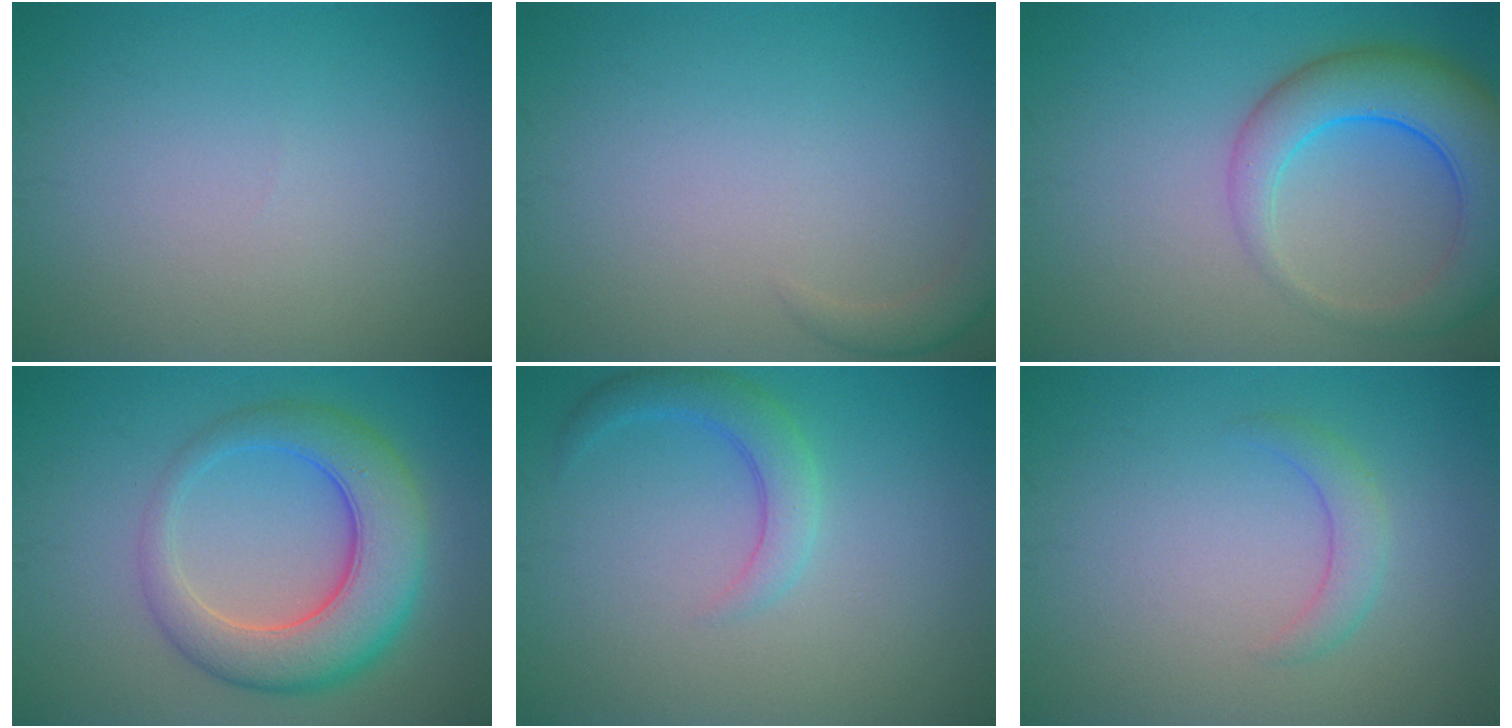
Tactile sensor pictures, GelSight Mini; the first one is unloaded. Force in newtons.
{"total": 1.4, "press": 1.4, "slide": 0.2}
{"total": 7.1, "press": 7.1, "slide": 0.3}
{"total": 7.9, "press": 7.8, "slide": 0.3}
{"total": 2.8, "press": 2.8, "slide": 0.4}
{"total": 1.9, "press": 1.9, "slide": 0.2}